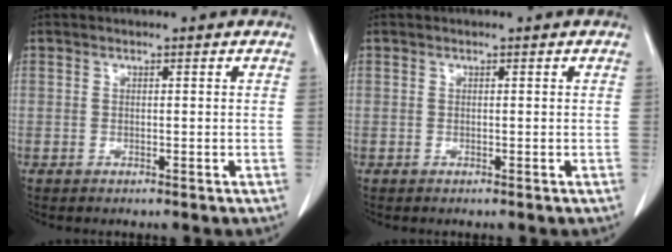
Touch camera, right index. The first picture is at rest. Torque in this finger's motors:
{"motor_torque": [0.00, 0.00, 0.01, 0.00]}